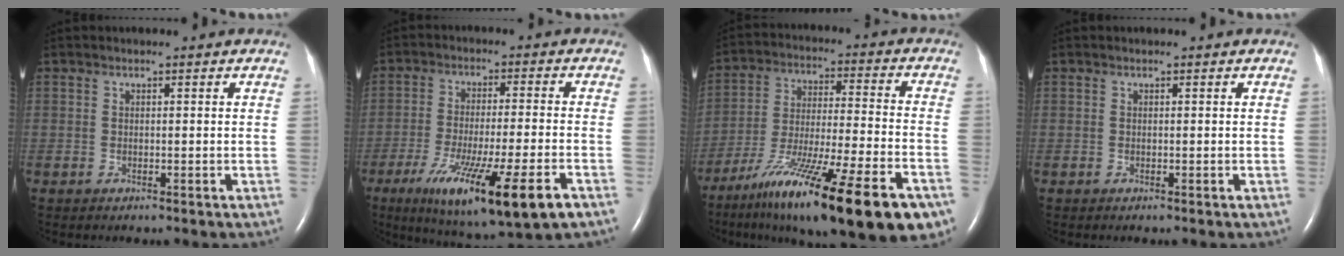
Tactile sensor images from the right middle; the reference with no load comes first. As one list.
[{"total": 17.0, "force": [-8.9, 1.3, 14.4], "torque": [-0.215, -0.049, -0.142]}, {"total": 24.9, "force": [-15.3, 2.7, 19.5], "torque": [-0.265, -0.041, -0.256]}, {"total": 0.0}]